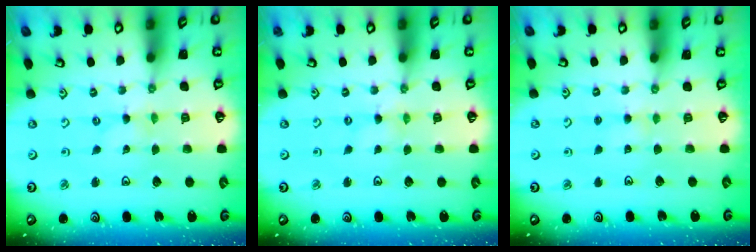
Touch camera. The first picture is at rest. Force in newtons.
{"total": 0.5, "press": 0.5, "slide": 0.1}
{"total": 3.0, "press": 3.0, "slide": 0.3}